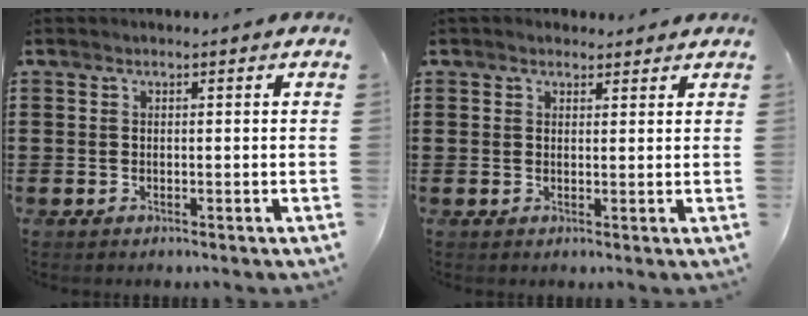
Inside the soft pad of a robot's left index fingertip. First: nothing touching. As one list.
[{"total": 1.7, "force": [1.5, 0.7, 0.2], "torque": [-0.007, 0.005, 0.030]}]